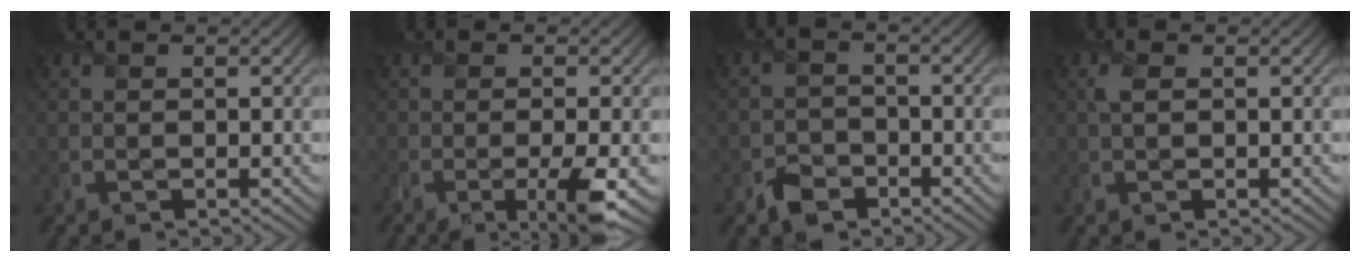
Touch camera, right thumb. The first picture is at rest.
{"total": 5.0, "force": [-1.8, 0.8, 4.5], "torque": [-0.074, -0.007, -0.032]}
{"total": 3.0, "force": [-2.1, 2.0, 0.5], "torque": [-0.002, 0.001, -0.049]}
{"total": 1.3, "force": [0.4, 0.6, 1.1], "torque": [-0.029, 0.003, 0.005]}